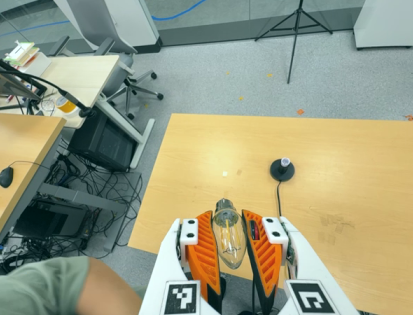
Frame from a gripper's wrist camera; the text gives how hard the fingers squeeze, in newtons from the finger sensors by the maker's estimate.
{"total": 20.0, "left": 21.8, "right": 18.1}